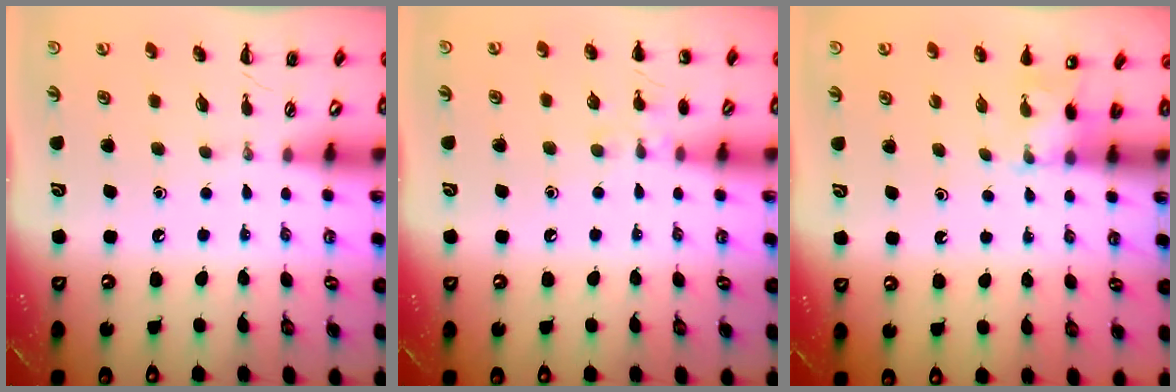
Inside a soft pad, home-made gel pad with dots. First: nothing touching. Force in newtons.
{"total": 7.6, "press": 7.3, "slide": 2.1}
{"total": 3.6, "press": 3.5, "slide": 0.9}